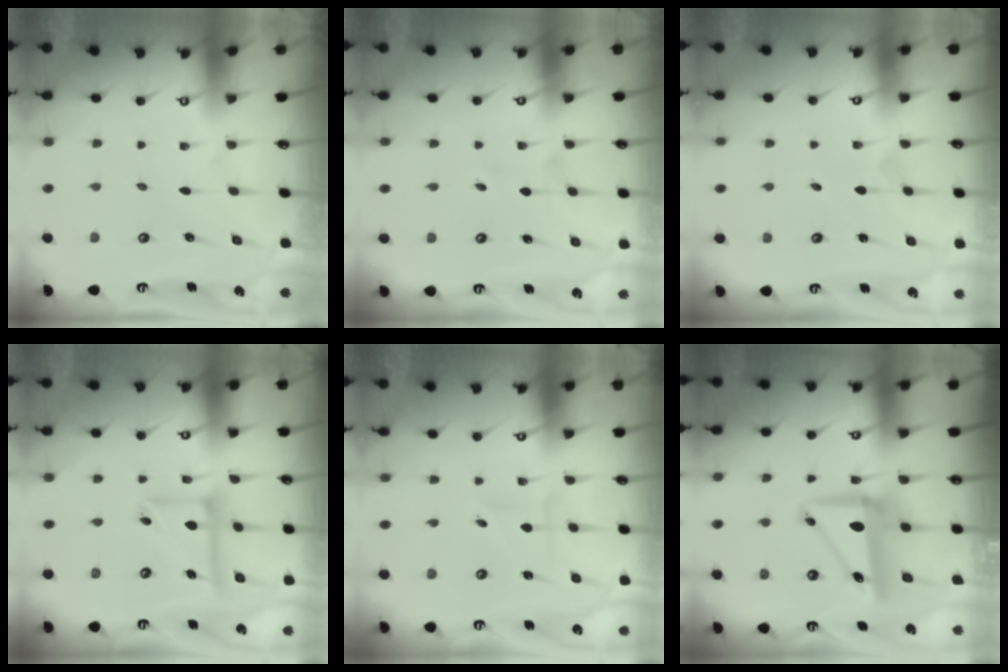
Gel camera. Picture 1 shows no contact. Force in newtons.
{"total": 2.7, "press": 2.5, "slide": 1.1}
{"total": 2.6, "press": 2.6, "slide": 0.2}
{"total": 12.2, "press": 12.1, "slide": 1.3}
{"total": 1.8, "press": 1.7, "slide": 0.4}
{"total": 8.4, "press": 8.2, "slide": 1.7}